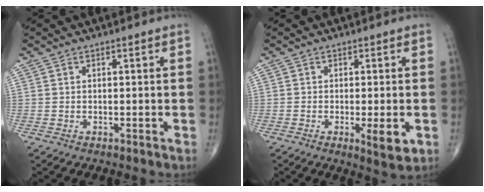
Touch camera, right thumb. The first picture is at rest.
{"total": 5.0, "force": [-1.4, 1.3, 4.6], "torque": [-0.067, -0.011, -0.020]}